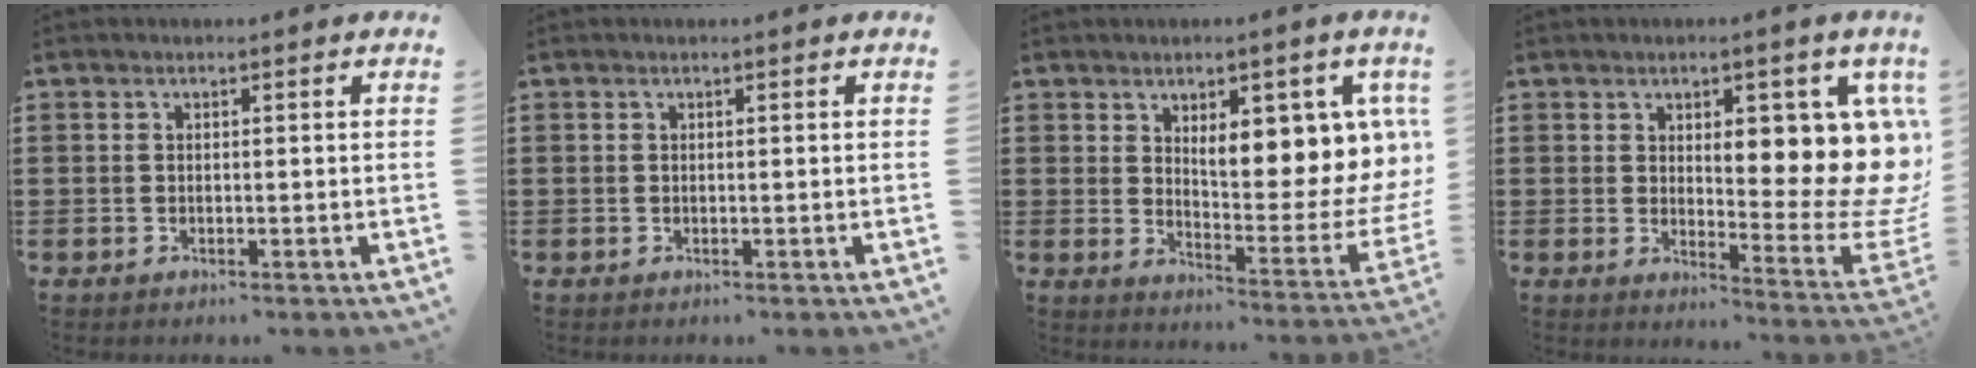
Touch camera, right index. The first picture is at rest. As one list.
[{"total": 0.0}, {"total": 10.1, "force": [4.8, 4.0, 7.9], "torque": [-0.102, -0.045, 0.074]}, {"total": 11.6, "force": [4.1, 5.2, 9.5], "torque": [-0.105, -0.047, 0.066]}]